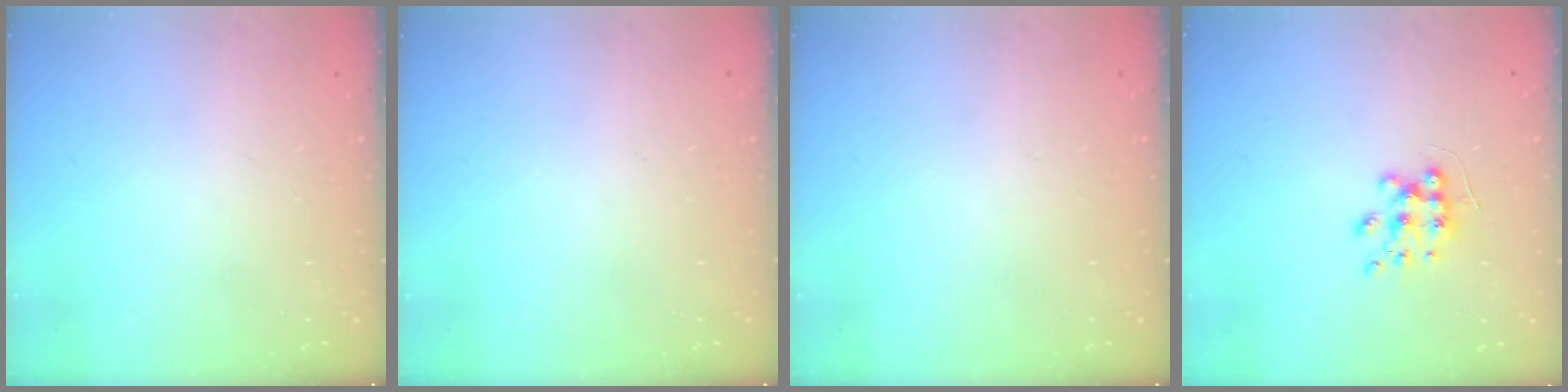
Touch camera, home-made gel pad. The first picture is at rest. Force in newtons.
{"total": 0.0}
{"total": 0.0}
{"total": 7.6, "press": 7.5, "slide": 0.8}